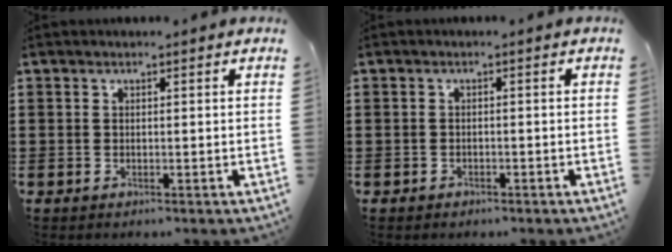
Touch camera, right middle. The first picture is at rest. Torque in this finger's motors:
{"motor_torque": [0.37, 0.48, -0.15, -0.08]}